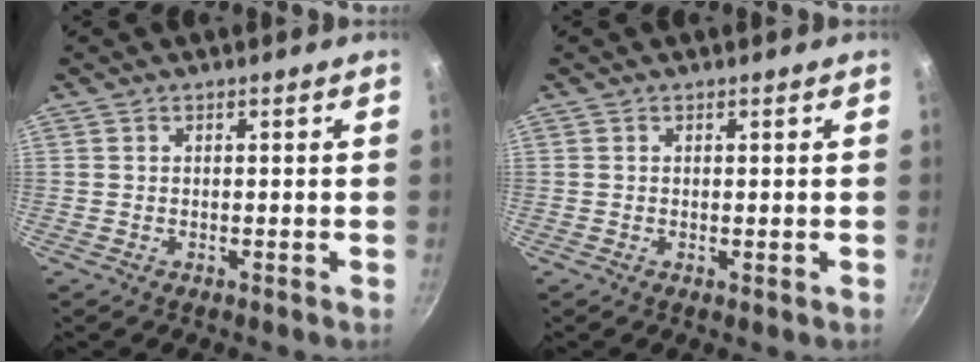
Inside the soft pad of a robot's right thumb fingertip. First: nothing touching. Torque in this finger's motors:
{"motor_torque": [-0.41, -0.01, -0.41, 0.02, -0.04]}